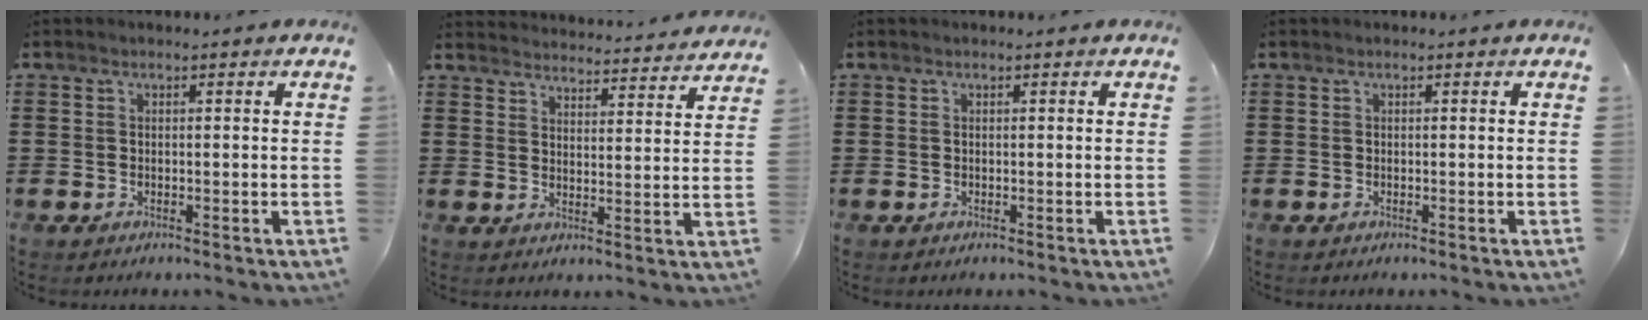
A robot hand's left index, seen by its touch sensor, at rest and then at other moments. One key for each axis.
{"total": 3.8, "fx": 3.8, "fy": -0.3, "fz": -0.1, "tx": -0.008, "ty": -0.034, "tz": 0.063}
{"total": 0.0}
{"total": 0.0}